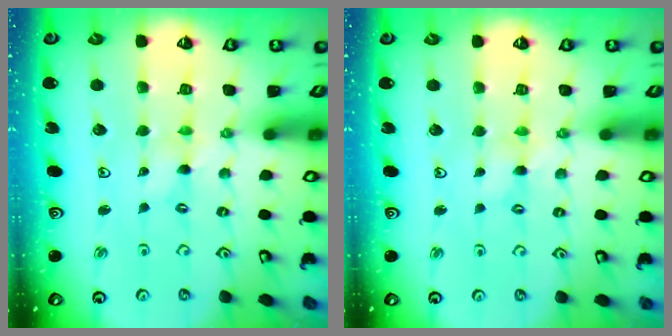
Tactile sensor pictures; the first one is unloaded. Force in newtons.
{"total": 2.0, "press": 2.0, "slide": 0.2}